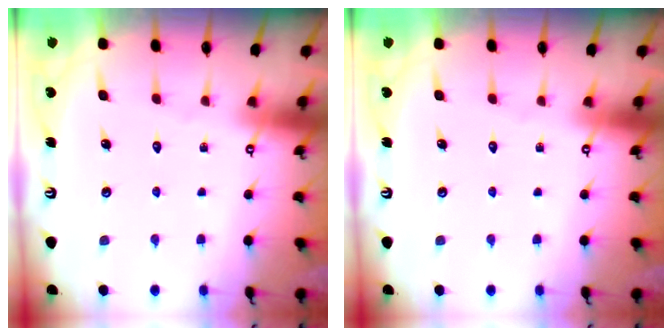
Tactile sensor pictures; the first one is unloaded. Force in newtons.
{"total": 0.0}